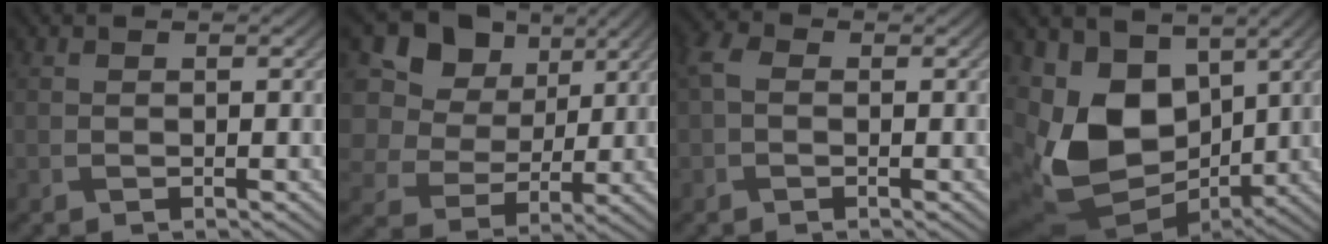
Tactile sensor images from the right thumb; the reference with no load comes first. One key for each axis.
{"total": 12.4, "fx": 4.6, "fy": 9.8, "fz": 6.1, "tx": -0.166, "ty": 0.029, "tz": 0.080}
{"total": 2.2, "fx": -0.1, "fy": 1.6, "fz": 1.5, "tx": -0.037, "ty": 0.004, "tz": -0.011}
{"total": 15.2, "fx": 0.1, "fy": 10.7, "fz": 10.9, "tx": -0.251, "ty": -0.036, "tz": 0.016}